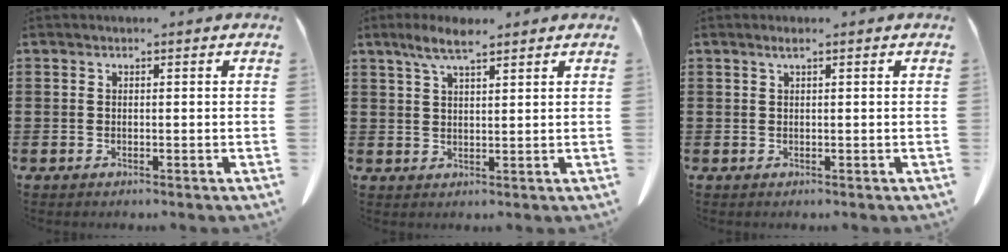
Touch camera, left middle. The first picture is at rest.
{"total": 5.3, "force": [3.5, 1.1, 3.8], "torque": [-0.082, 0.003, 0.062]}
{"total": 0.8, "force": [0.4, 0.0, 0.7], "torque": [-0.014, 0.000, 0.007]}